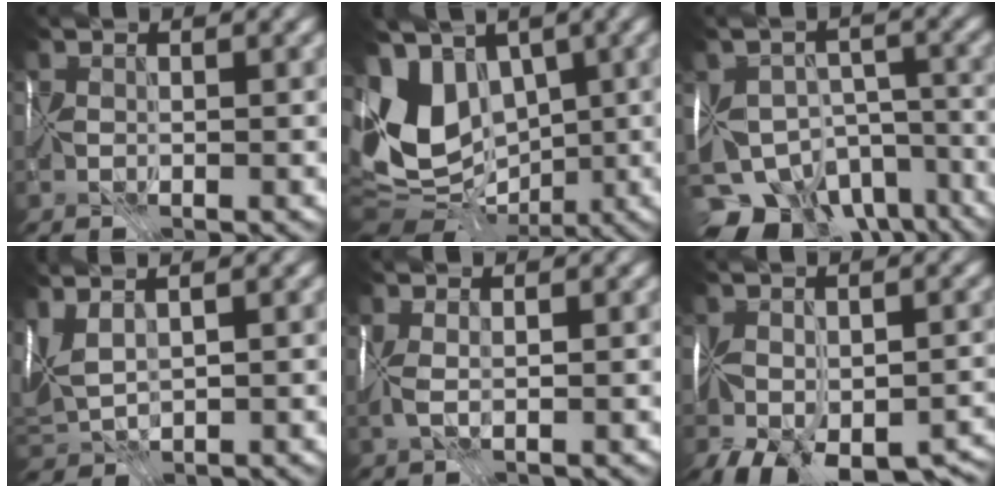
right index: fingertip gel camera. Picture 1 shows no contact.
{"total": 11.6, "force": [0.7, 8.9, 7.4], "torque": [-0.167, -0.003, 0.019]}
{"total": 11.8, "force": [-8.1, 6.9, 5.0], "torque": [-0.077, -0.011, -0.112]}
{"total": 3.9, "force": [1.8, 1.9, 3.0], "torque": [-0.075, 0.015, 0.042]}
{"total": 1.8, "force": [0.5, 0.7, 1.6], "torque": [-0.045, 0.005, 0.005]}
{"total": 12.6, "force": [-7.3, 7.4, 7.1], "torque": [-0.115, -0.054, -0.094]}